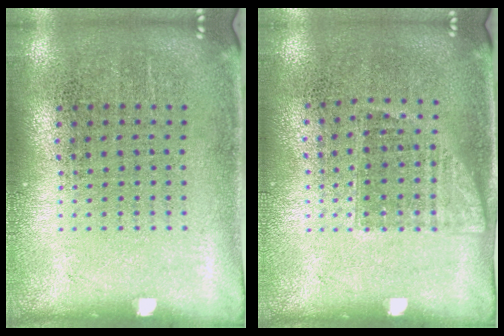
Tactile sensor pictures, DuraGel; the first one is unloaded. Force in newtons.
{"total": 1.0, "press": 0.8, "slide": 0.5}